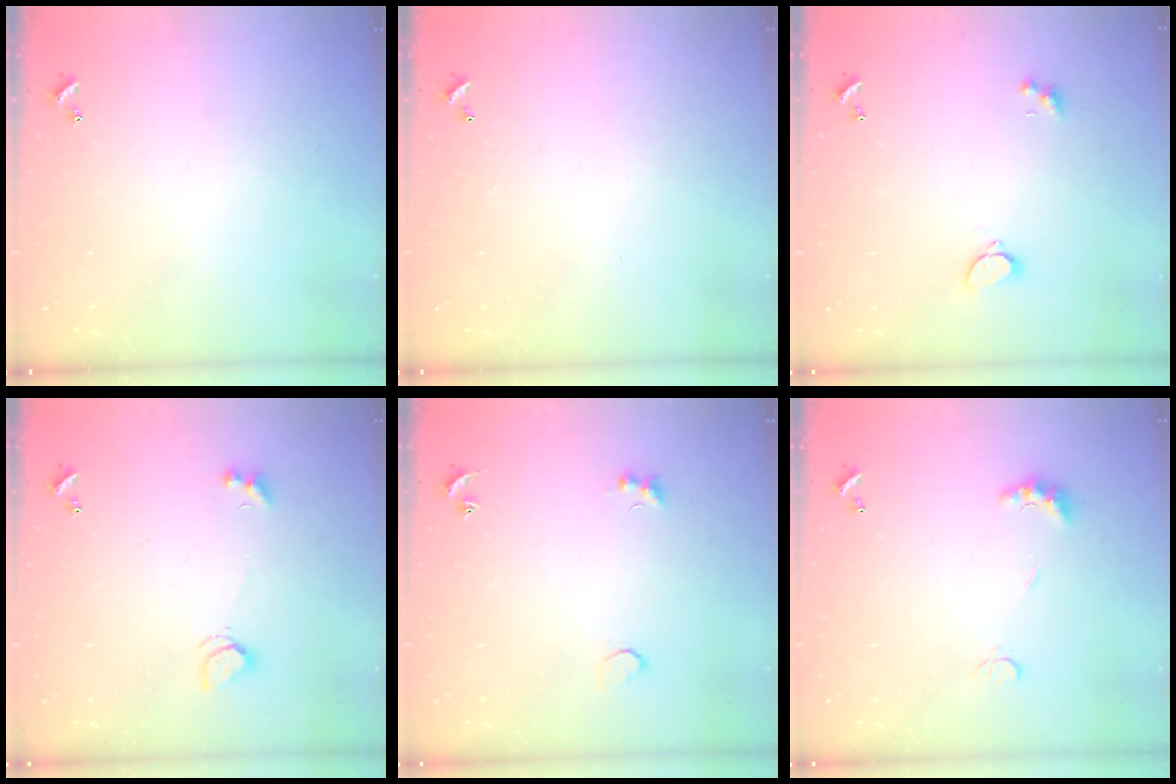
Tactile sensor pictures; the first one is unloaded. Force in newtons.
{"total": 3.0, "press": 3.0, "slide": 0.1}
{"total": 1.0, "press": 0.8, "slide": 0.6}
{"total": 2.5, "press": 2.4, "slide": 0.6}
{"total": 2.9, "press": 2.8, "slide": 0.8}
{"total": 3.1, "press": 3.0, "slide": 0.7}